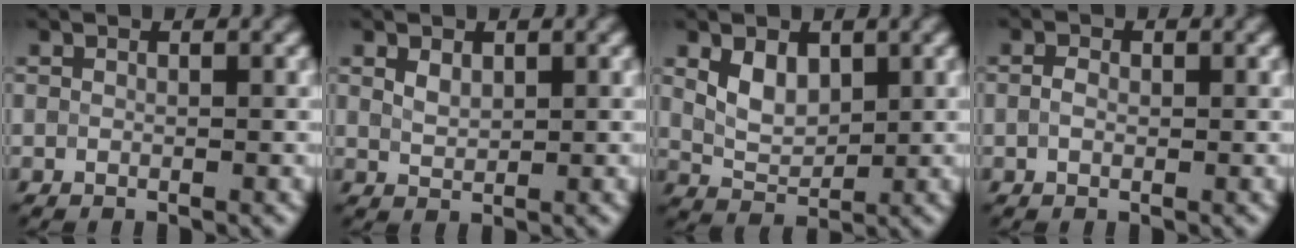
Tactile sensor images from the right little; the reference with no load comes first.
{"total": 1.6, "force": [0.9, 0.9, 1.0], "torque": [-0.024, 0.002, 0.019]}
{"total": 3.2, "force": [1.3, 2.0, 2.1], "torque": [-0.046, 0.000, 0.028]}
{"total": 1.2, "force": [0.0, 0.8, 0.9], "torque": [-0.021, 0.005, -0.005]}